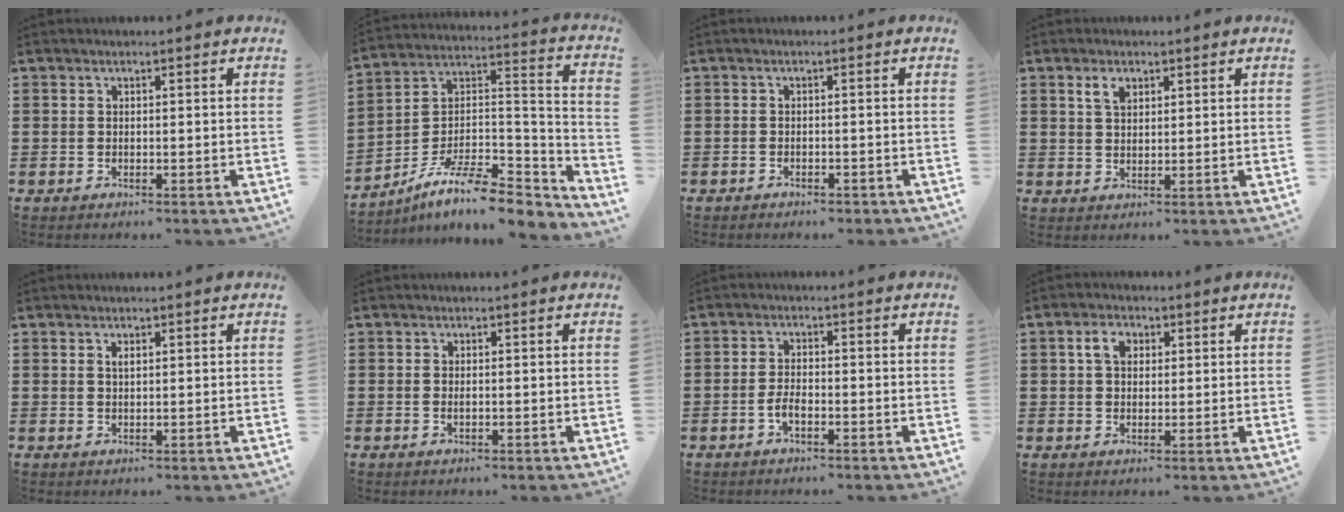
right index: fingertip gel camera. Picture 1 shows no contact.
{"total": 10.9, "force": [-8.6, 2.7, 6.0], "torque": [-0.108, 0.013, -0.166]}
{"total": 1.0, "force": [-1.0, 0.3, 0.1], "torque": [-0.006, 0.001, -0.021]}
{"total": 2.6, "force": [1.5, 1.4, 1.5], "torque": [-0.036, 0.005, 0.028]}
{"total": 0.9, "force": [0.5, 0.4, 0.7], "torque": [-0.016, 0.003, 0.008]}
{"total": 0.9, "force": [-0.1, 0.2, 0.9], "torque": [-0.018, -0.004, -0.001]}
{"total": 2.5, "force": [-1.2, 0.8, 2.0], "torque": [-0.046, -0.002, -0.023]}
{"total": 3.6, "force": [1.1, 2.5, 2.4], "torque": [-0.055, 0.013, 0.018]}